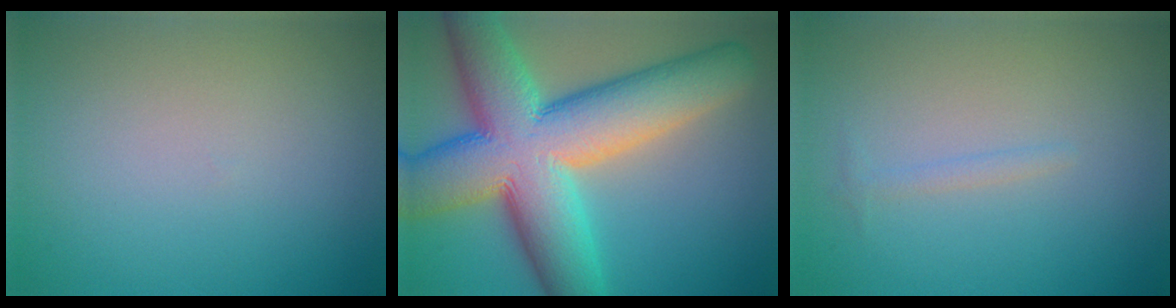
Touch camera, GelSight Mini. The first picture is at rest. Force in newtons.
{"total": 15.0, "press": 14.9, "slide": 0.5}
{"total": 0.8, "press": 0.8, "slide": 0.0}